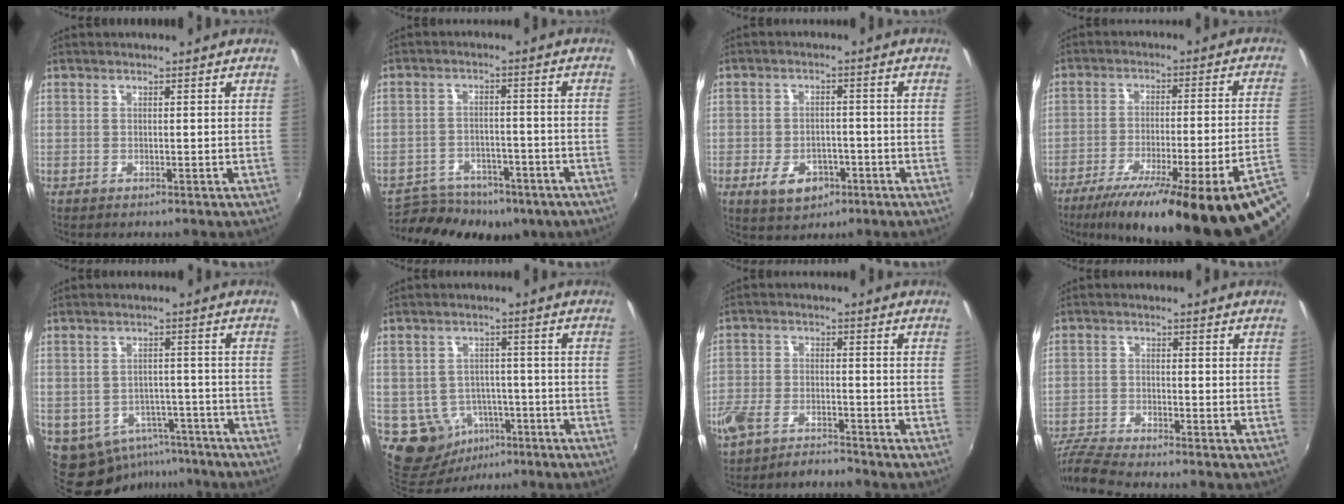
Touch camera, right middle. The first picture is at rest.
{"total": 16.8, "force": [-12.5, 8.4, 7.5], "torque": [-0.163, -0.009, -0.167]}
{"total": 7.0, "force": [-3.5, 4.5, 4.1], "torque": [-0.098, -0.003, -0.051]}
{"total": 25.3, "force": [-17.2, 0.5, 18.6], "torque": [-0.265, -0.052, -0.242]}
{"total": 11.5, "force": [-7.4, 7.8, 4.0], "torque": [-0.095, 0.000, -0.081]}
{"total": 9.2, "force": [-3.7, 7.8, 3.3], "torque": [-0.086, 0.009, -0.035]}
{"total": 6.2, "force": [-5.8, 1.1, 2.0], "torque": [-0.058, -0.003, -0.111]}
{"total": 6.6, "force": [-6.2, -0.6, 2.0], "torque": [-0.061, -0.018, -0.125]}